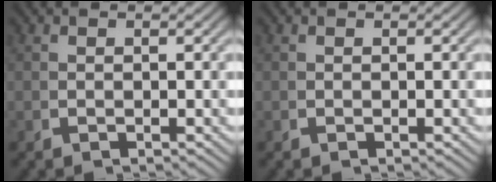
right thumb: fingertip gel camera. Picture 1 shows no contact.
{"total": 0.0}